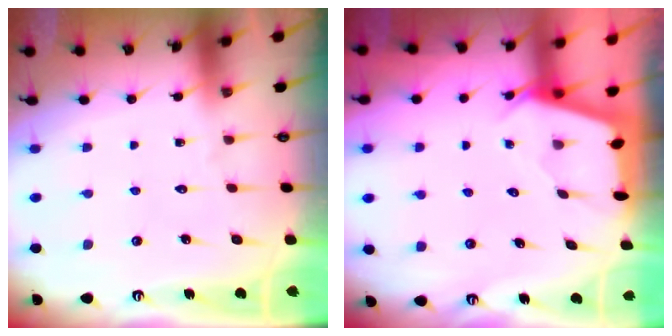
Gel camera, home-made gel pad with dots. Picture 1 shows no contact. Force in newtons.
{"total": 2.4, "press": 2.4, "slide": 0.2}